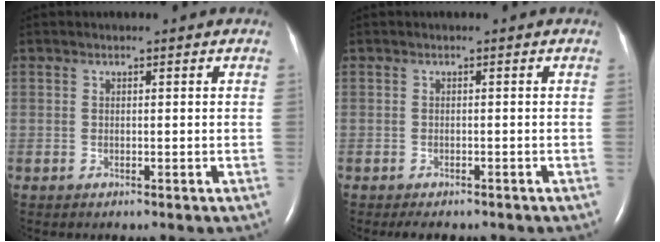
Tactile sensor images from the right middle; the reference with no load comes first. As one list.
[{"total": 3.3, "force": [-2.7, 1.2, 1.4], "torque": [-0.019, -0.006, -0.030]}]